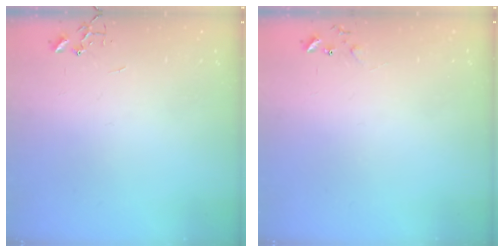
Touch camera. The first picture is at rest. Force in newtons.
{"total": 5.1, "press": 5.0, "slide": 0.8}